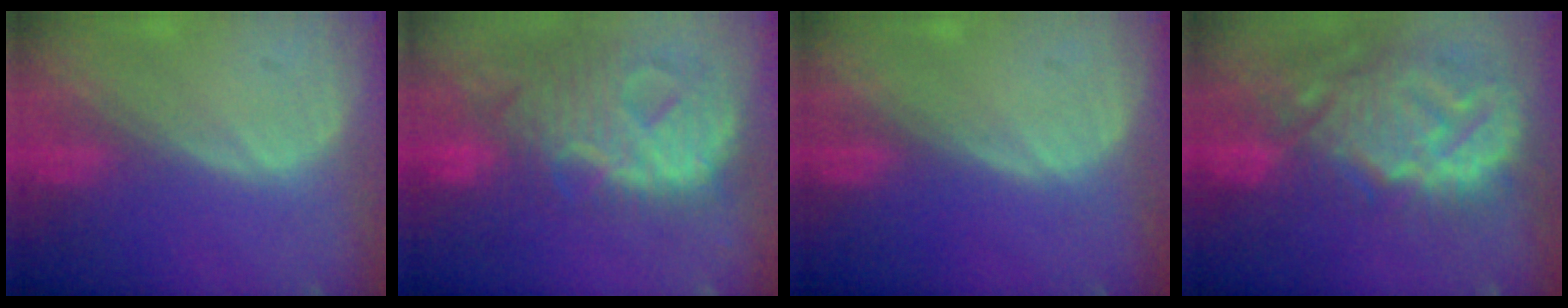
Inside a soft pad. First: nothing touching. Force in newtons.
{"total": 13.1, "press": 11.2, "slide": 6.9}
{"total": 0.0}
{"total": 14.3, "press": 12.2, "slide": 7.5}